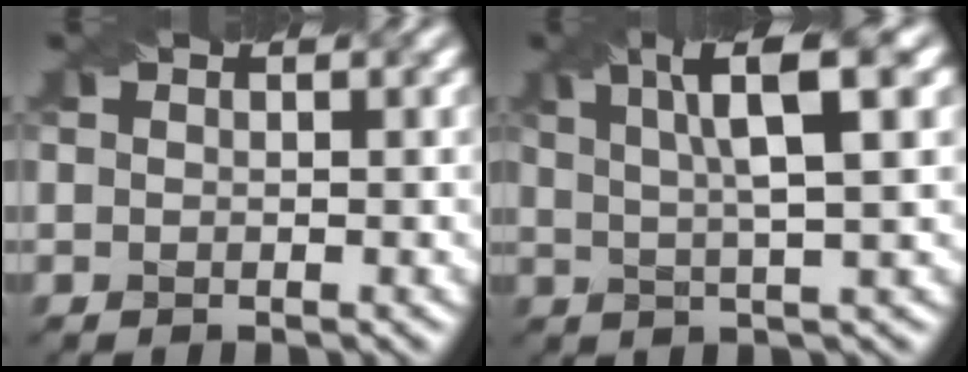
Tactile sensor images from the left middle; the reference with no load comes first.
{"total": 6.8, "force": [2.6, 1.4, 6.1], "torque": [-0.082, 0.013, 0.043]}